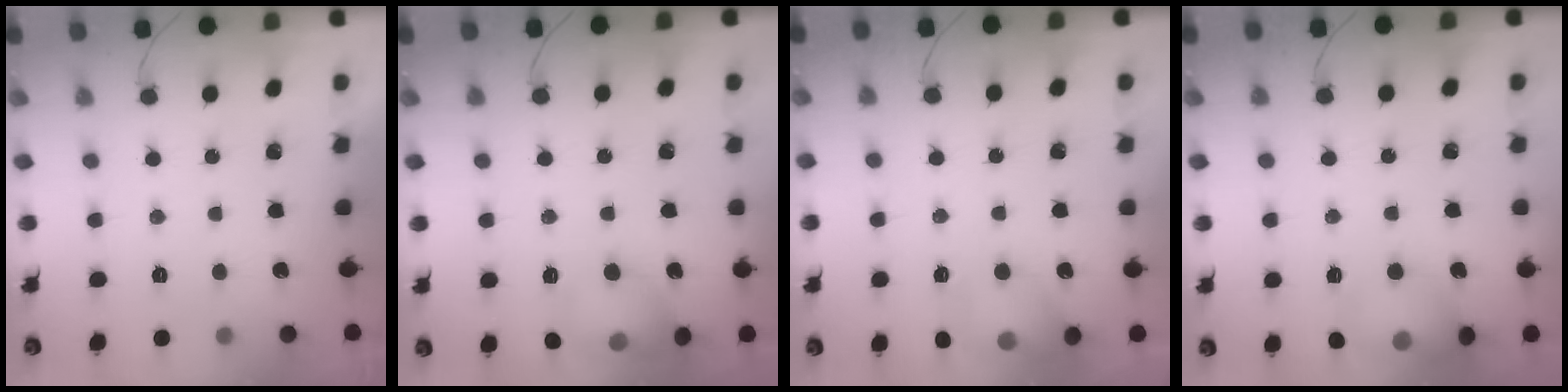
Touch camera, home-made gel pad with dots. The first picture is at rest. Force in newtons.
{"total": 12.2, "press": 12.0, "slide": 1.7}
{"total": 12.0, "press": 11.8, "slide": 1.6}
{"total": 13.0, "press": 12.6, "slide": 3.3}